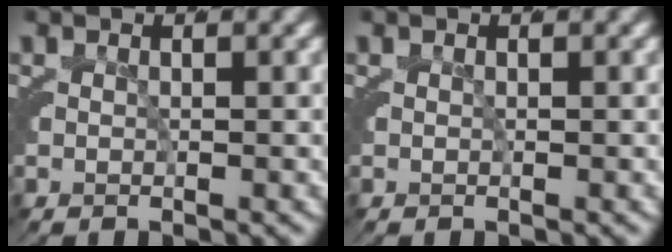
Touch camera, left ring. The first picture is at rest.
{"total": 0.0}